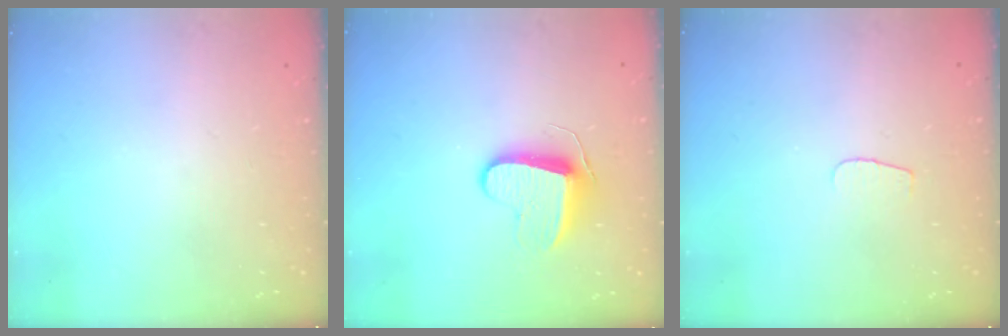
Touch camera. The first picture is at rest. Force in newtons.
{"total": 9.0, "press": 9.0, "slide": 0.6}
{"total": 3.6, "press": 3.5, "slide": 0.4}